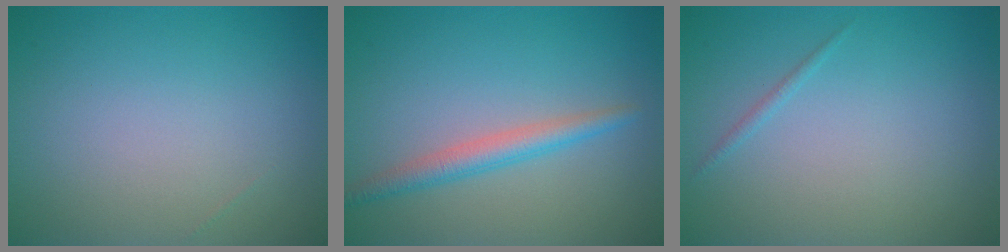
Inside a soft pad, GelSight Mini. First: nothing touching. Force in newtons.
{"total": 2.5, "press": 2.5, "slide": 0.0}
{"total": 0.6, "press": 0.6, "slide": 0.0}